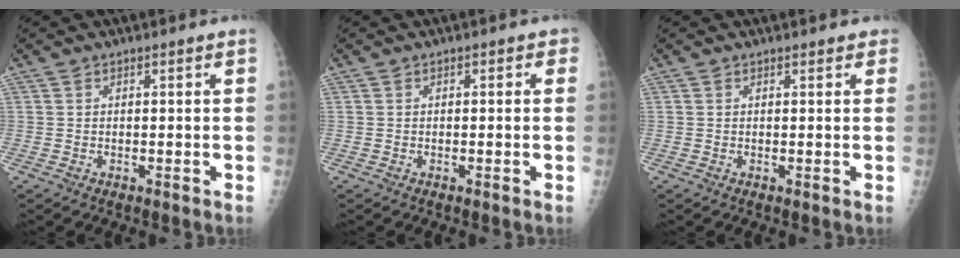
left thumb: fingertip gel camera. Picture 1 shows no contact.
{"total": 1.5, "force": [0.0, 1.0, 1.2], "torque": [0.005, 0.006, -0.012]}
{"total": 1.2, "force": [0.7, 0.8, 0.6], "torque": [0.009, -0.001, 0.001]}